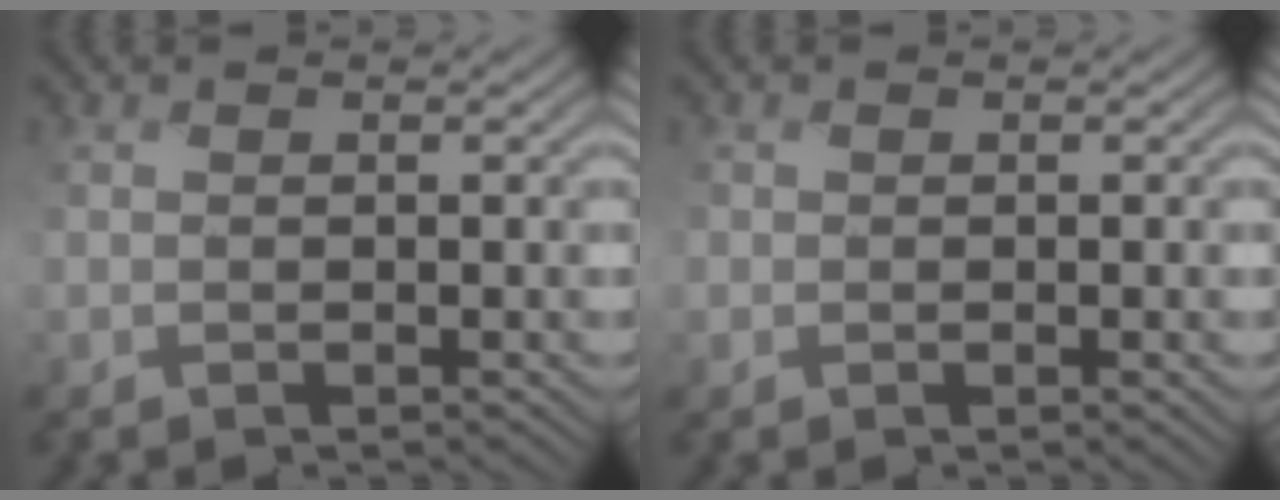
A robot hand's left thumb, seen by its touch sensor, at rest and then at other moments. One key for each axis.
{"total": 1.1, "fx": -0.1, "fy": 0.9, "fz": 0.6, "tx": -0.014, "ty": -0.005, "tz": -0.001}